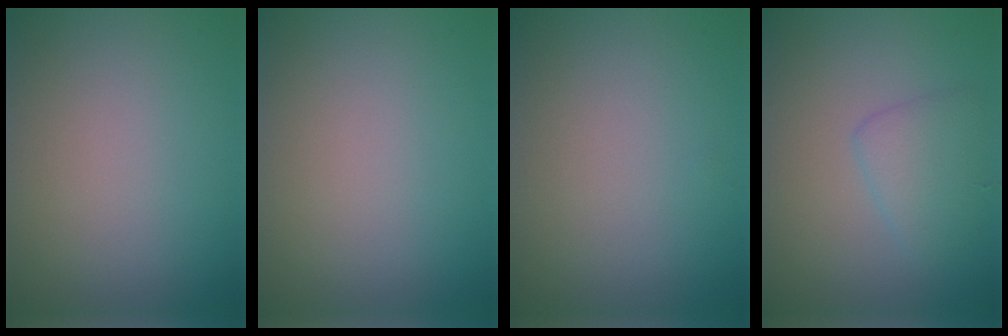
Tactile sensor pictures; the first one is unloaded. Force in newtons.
{"total": 0.0}
{"total": 0.0}
{"total": 2.5, "press": 2.5, "slide": 0.1}